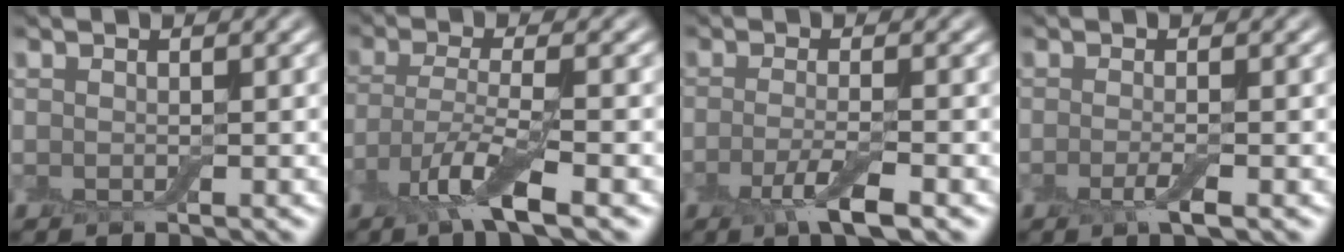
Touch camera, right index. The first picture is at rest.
{"total": 4.8, "force": [-2.5, 0.9, 4.0], "torque": [-0.081, -0.006, -0.054]}
{"total": 3.5, "force": [-1.6, 0.8, 3.0], "torque": [-0.057, -0.004, -0.035]}
{"total": 1.8, "force": [-0.7, 0.4, 1.7], "torque": [-0.031, -0.005, -0.017]}